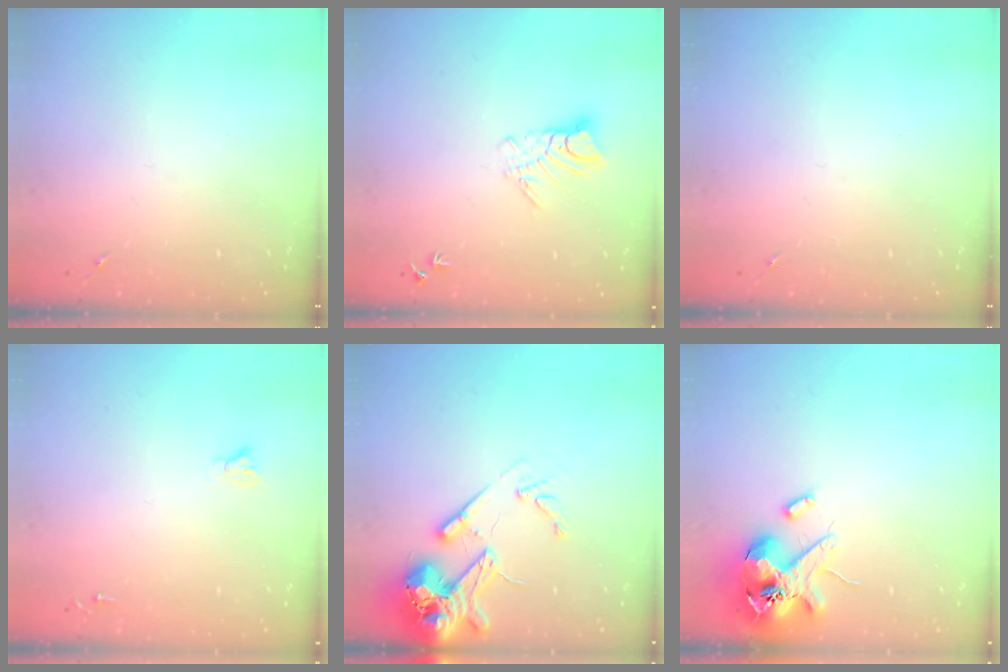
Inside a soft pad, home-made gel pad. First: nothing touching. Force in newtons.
{"total": 7.6, "press": 7.5, "slide": 0.7}
{"total": 0.0}
{"total": 2.7, "press": 2.7, "slide": 0.2}
{"total": 18.0, "press": 17.8, "slide": 2.8}
{"total": 14.4, "press": 14.2, "slide": 2.4}